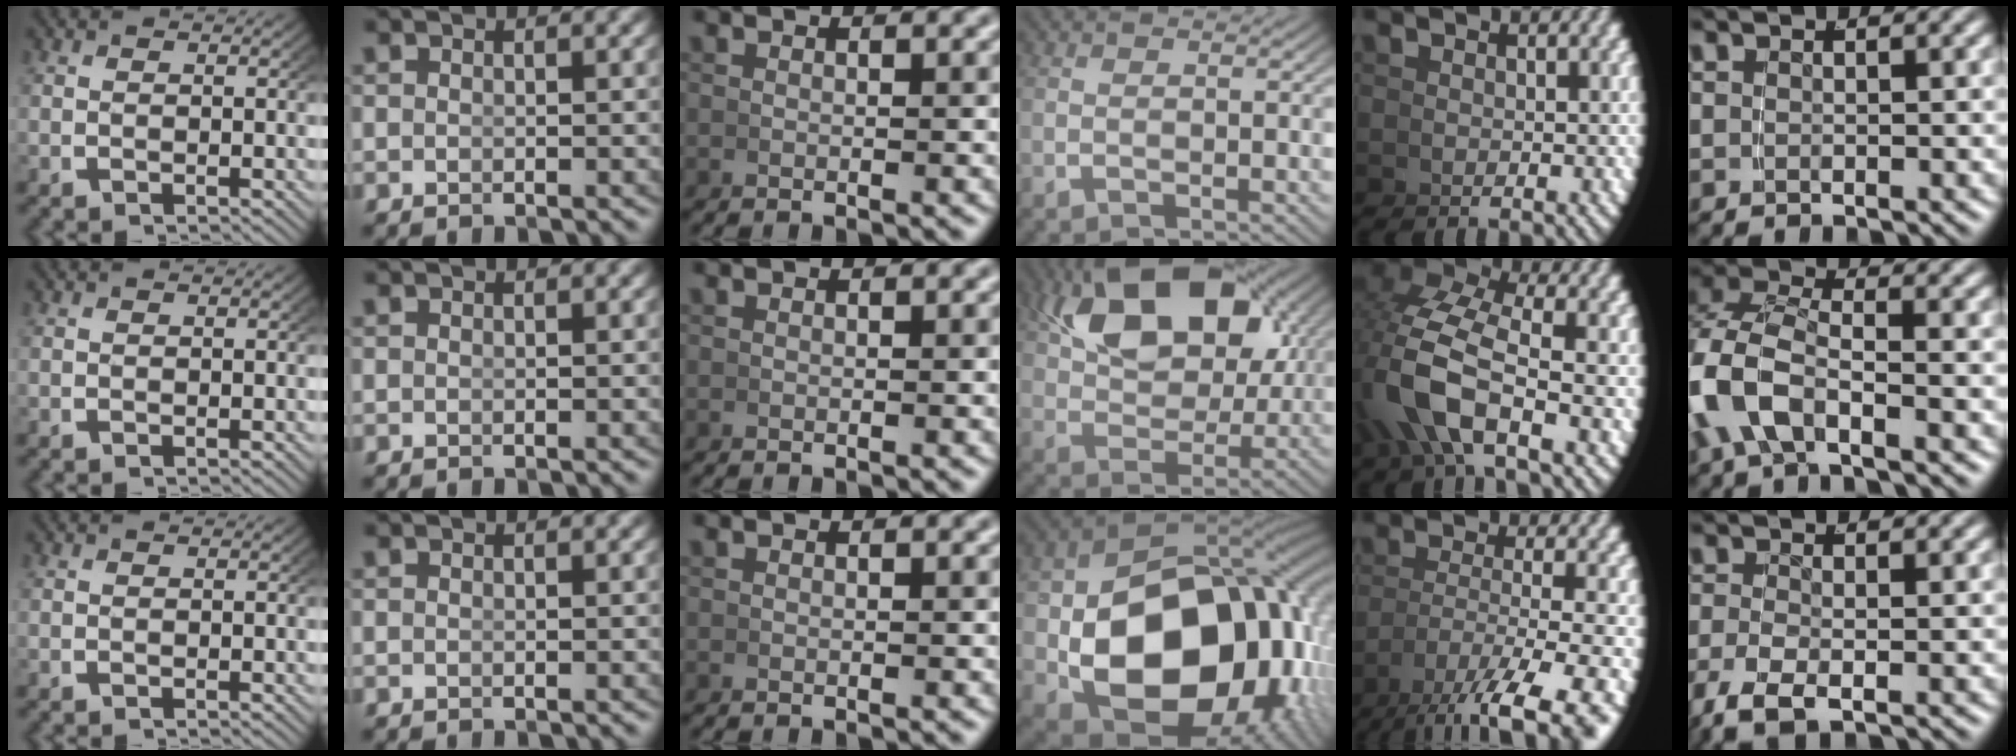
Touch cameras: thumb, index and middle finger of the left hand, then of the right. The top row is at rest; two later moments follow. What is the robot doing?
{"motion": "grasp_and_lifting", "object": "calculator"}